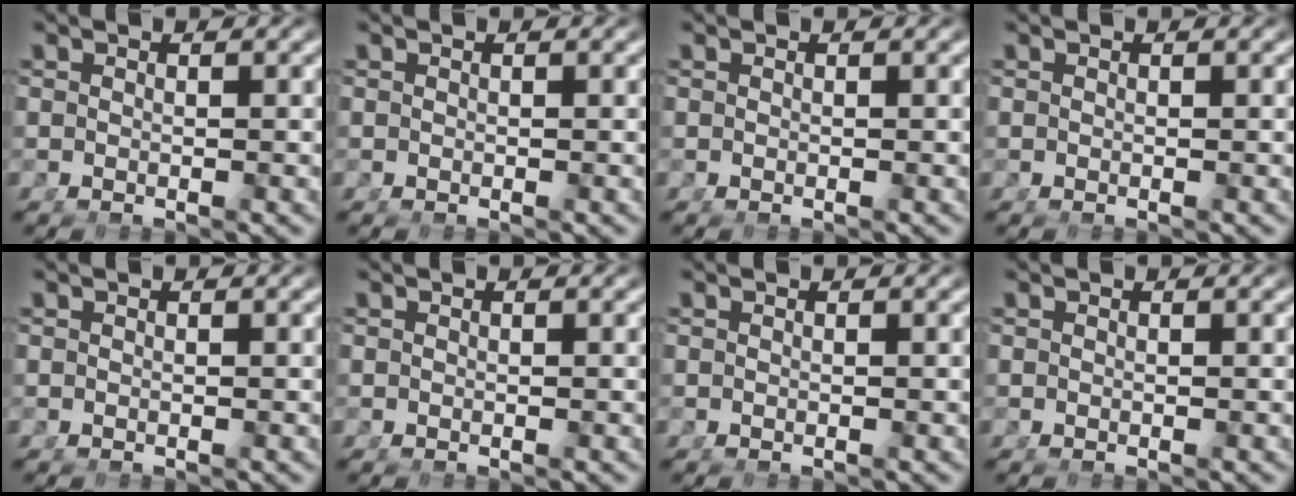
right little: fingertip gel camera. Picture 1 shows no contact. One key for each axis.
{"total": 0.0}
{"total": 0.0}
{"total": 0.0}
{"total": 0.0}
{"total": 0.0}
{"total": 0.0}
{"total": 0.0}